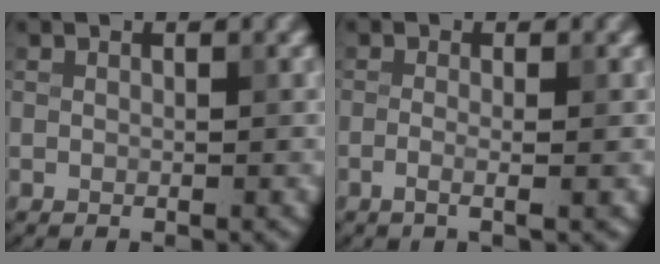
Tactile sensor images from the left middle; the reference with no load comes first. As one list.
[{"total": 2.0, "force": [-0.4, 0.6, 1.9], "torque": [-0.027, -0.001, -0.017]}]